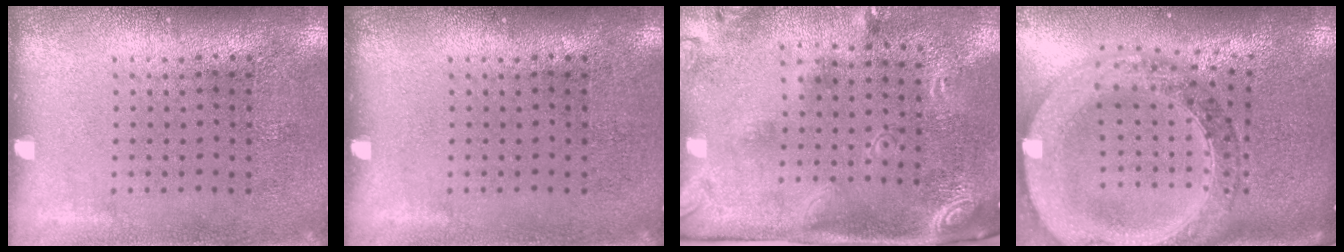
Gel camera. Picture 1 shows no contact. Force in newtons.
{"total": 0.0}
{"total": 2.6, "press": 1.7, "slide": 2.0}
{"total": 2.6, "press": 2.3, "slide": 1.3}